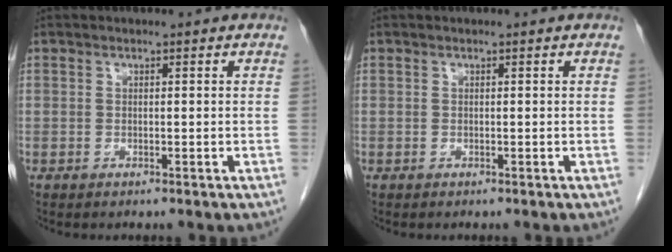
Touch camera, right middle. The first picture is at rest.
{"total": 0.0}